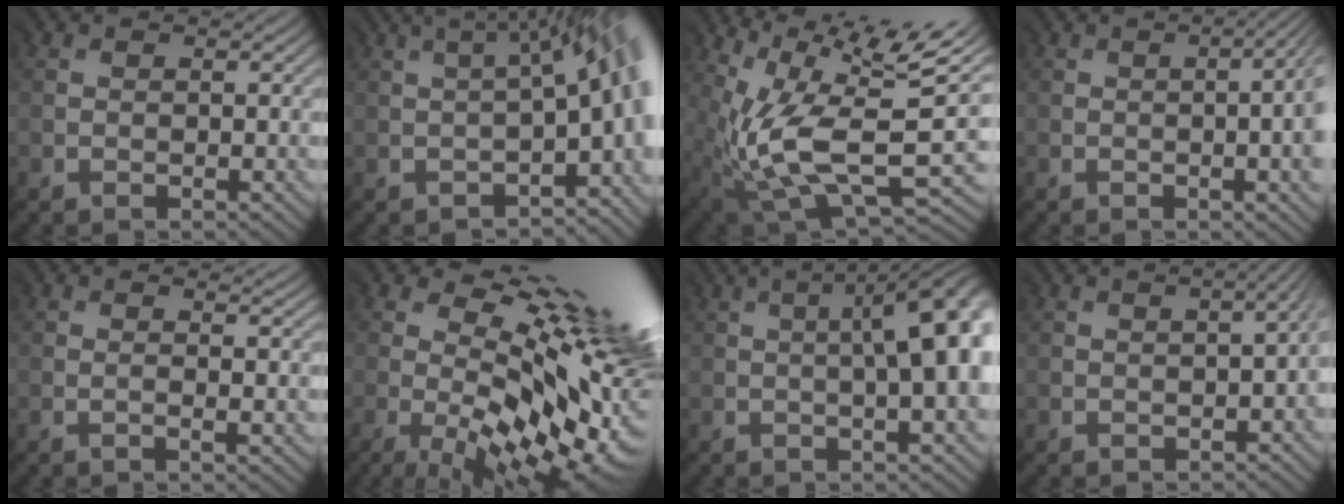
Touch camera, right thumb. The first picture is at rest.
{"total": 10.7, "force": [-0.4, 4.1, 9.9], "torque": [-0.103, 0.012, 0.006]}
{"total": 13.3, "force": [1.6, 5.5, 12.0], "torque": [-0.234, -0.012, 0.039]}
{"total": 8.8, "force": [-1.0, 3.7, 8.0], "torque": [-0.084, -0.003, -0.009]}
{"total": 1.6, "force": [0.5, 0.2, 1.5], "torque": [-0.028, 0.003, 0.008]}
{"total": 17.6, "force": [1.9, 7.9, 15.6], "torque": [-0.236, -0.033, 0.062]}
{"total": 12.4, "force": [0.7, 4.2, 11.6], "torque": [-0.122, 0.014, 0.005]}
{"total": 4.6, "force": [-0.6, 1.9, 4.2], "torque": [-0.021, 0.005, -0.010]}